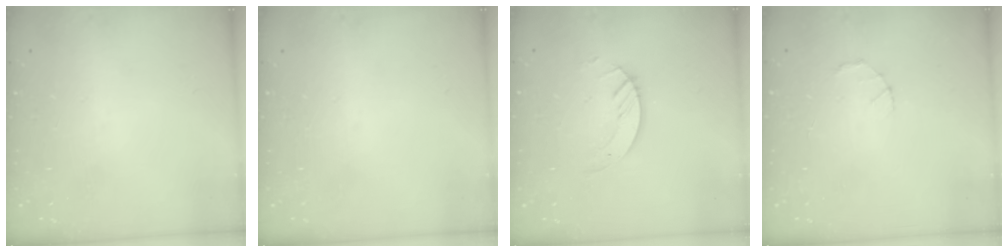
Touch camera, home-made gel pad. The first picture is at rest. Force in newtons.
{"total": 0.0}
{"total": 3.0, "press": 3.0, "slide": 0.3}
{"total": 1.4, "press": 1.3, "slide": 0.3}